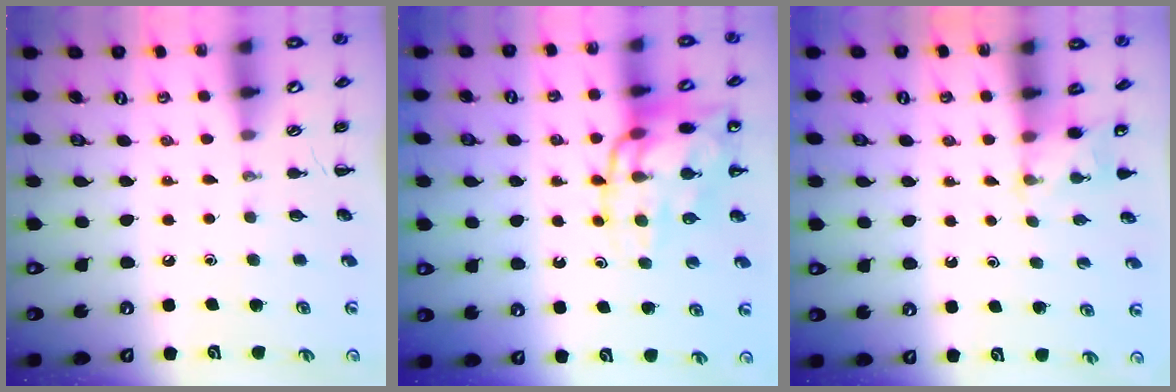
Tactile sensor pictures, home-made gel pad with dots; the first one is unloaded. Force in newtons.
{"total": 15.0, "press": 14.8, "slide": 2.2}
{"total": 2.0, "press": 1.9, "slide": 0.6}